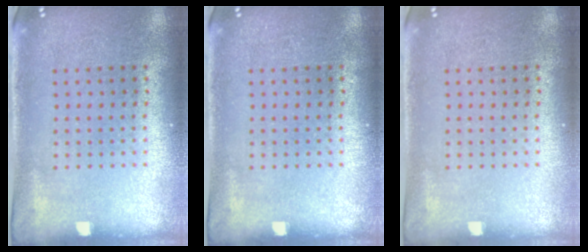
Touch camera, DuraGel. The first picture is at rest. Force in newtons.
{"total": 0.0}
{"total": 0.0}